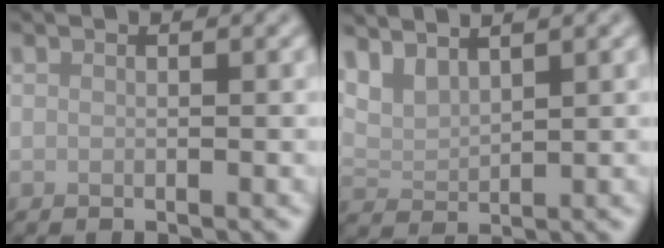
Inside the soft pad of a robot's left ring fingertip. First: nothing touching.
{"total": 2.7, "force": [2.4, 0.7, 1.1], "torque": [-0.029, 0.002, 0.054]}